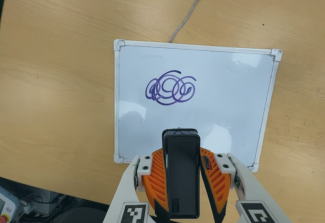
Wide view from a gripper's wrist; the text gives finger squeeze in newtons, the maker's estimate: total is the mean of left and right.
{"total": 7.6, "left": 5.9, "right": 9.4}